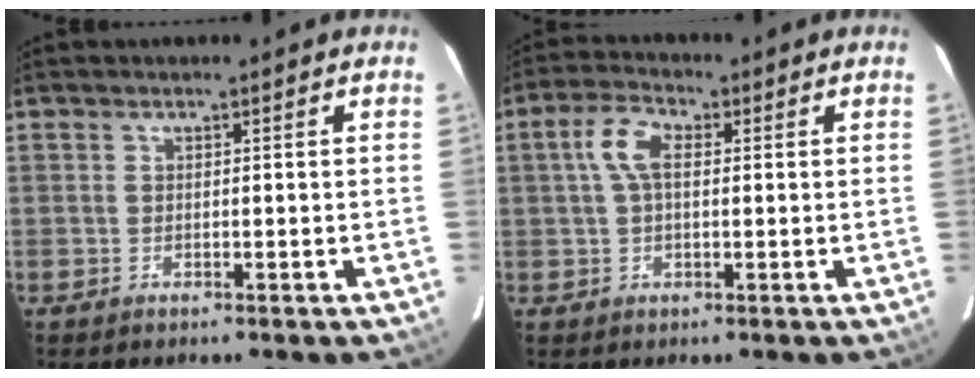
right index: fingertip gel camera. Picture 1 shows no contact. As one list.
[{"total": 5.7, "force": [0.9, 3.0, 4.7], "torque": [-0.096, 0.018, 0.018]}]